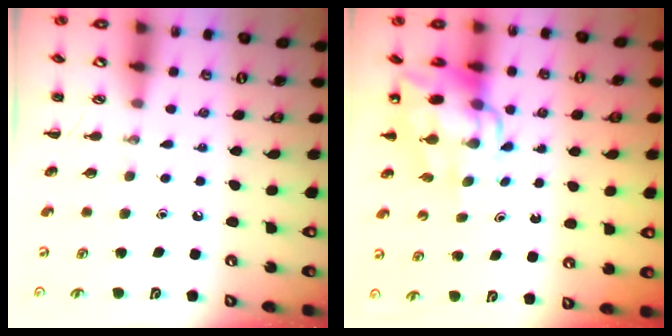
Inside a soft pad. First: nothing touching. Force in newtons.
{"total": 11.0, "press": 10.5, "slide": 3.4}